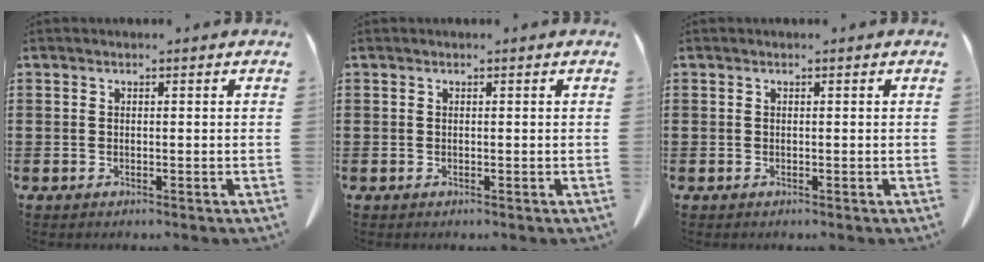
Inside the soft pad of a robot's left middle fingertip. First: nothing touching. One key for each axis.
{"total": 0.0}
{"total": 0.0}